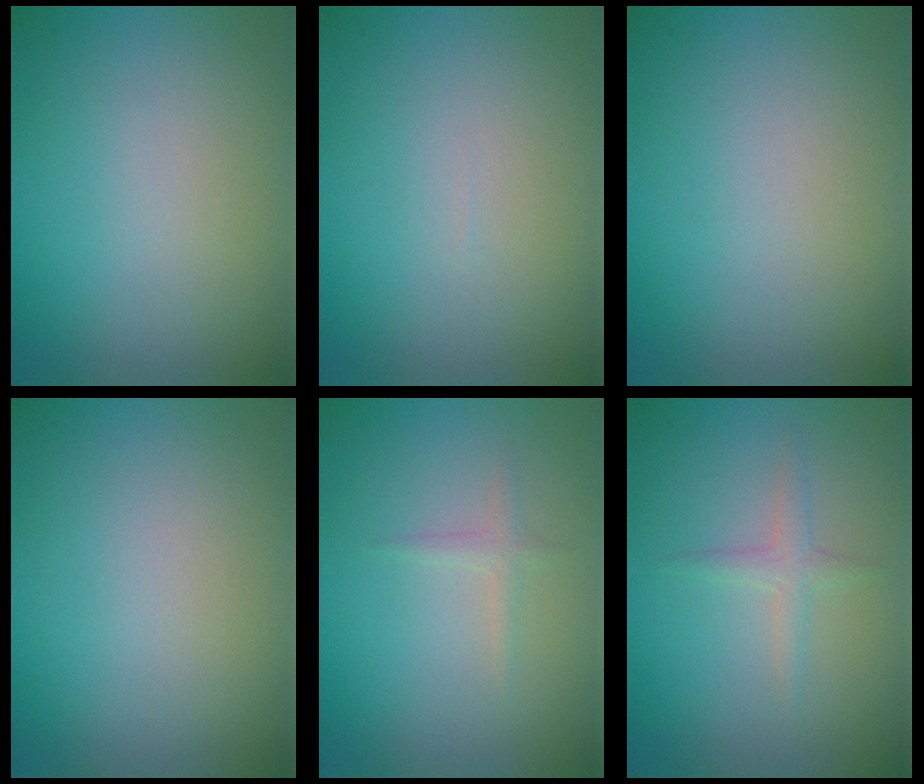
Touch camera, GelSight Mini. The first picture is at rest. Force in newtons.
{"total": 0.0}
{"total": 0.0}
{"total": 0.0}
{"total": 0.9, "press": 0.9, "slide": 0.0}
{"total": 1.9, "press": 1.9, "slide": 0.1}